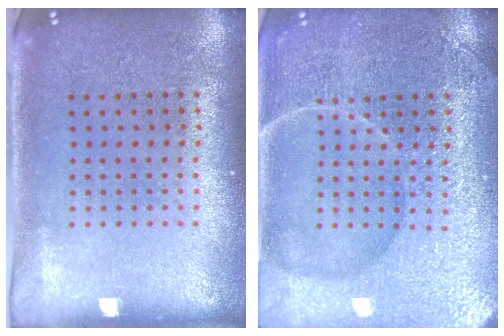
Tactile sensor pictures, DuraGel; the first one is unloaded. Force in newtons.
{"total": 7.0, "press": 6.9, "slide": 1.0}